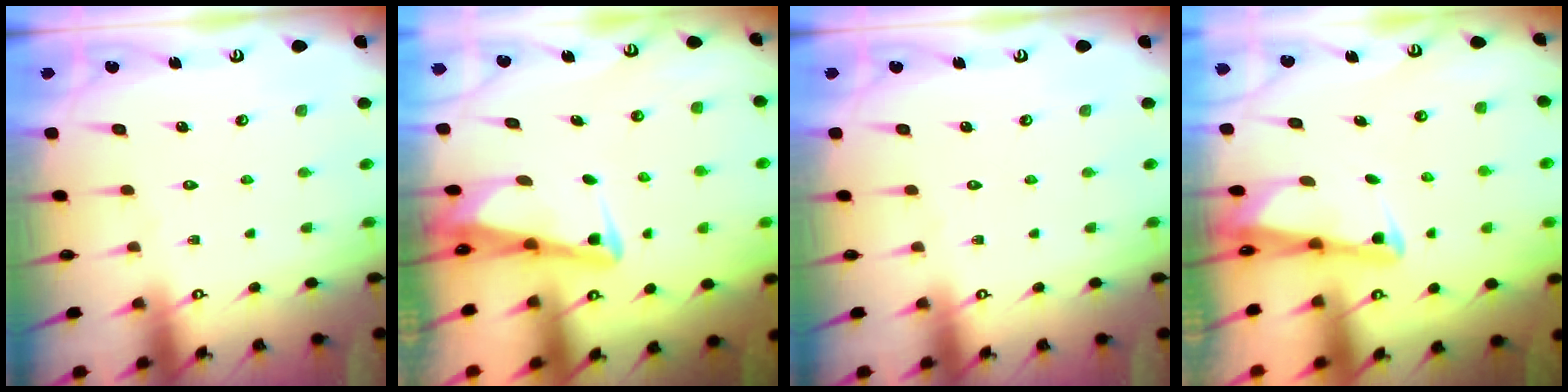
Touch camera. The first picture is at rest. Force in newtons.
{"total": 3.4, "press": 3.3, "slide": 0.8}
{"total": 0.0}
{"total": 2.6, "press": 2.6, "slide": 0.2}